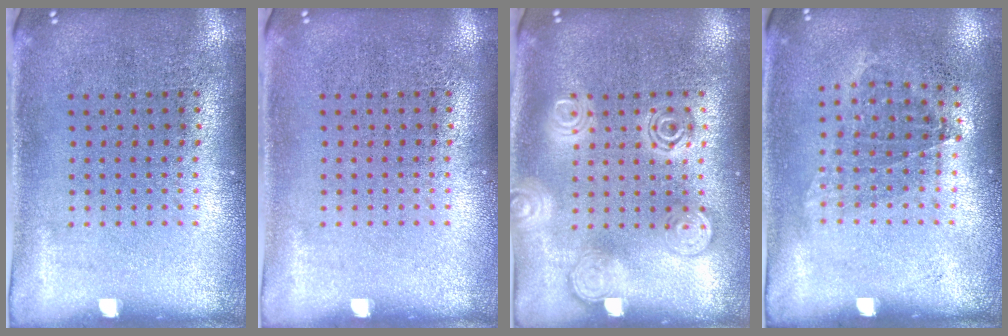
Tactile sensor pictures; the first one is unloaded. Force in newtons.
{"total": 0.0}
{"total": 2.8, "press": 2.8, "slide": 0.4}
{"total": 1.0, "press": 0.8, "slide": 0.6}